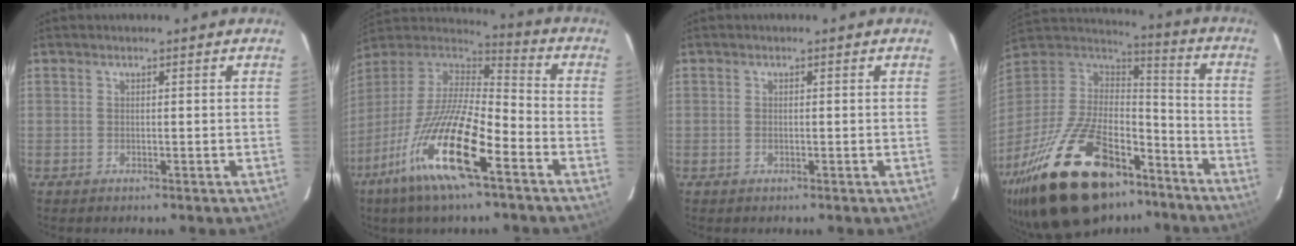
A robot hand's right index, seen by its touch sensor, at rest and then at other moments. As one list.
[{"total": 21.1, "force": [-11.3, 4.7, 17.1], "torque": [-0.333, -0.042, -0.222]}, {"total": 0.7, "force": [-0.3, 0.5, 0.4], "torque": [-0.007, -0.001, -0.004]}, {"total": 33.5, "force": [-21.6, 15.9, 20.2], "torque": [-0.404, -0.015, -0.334]}]